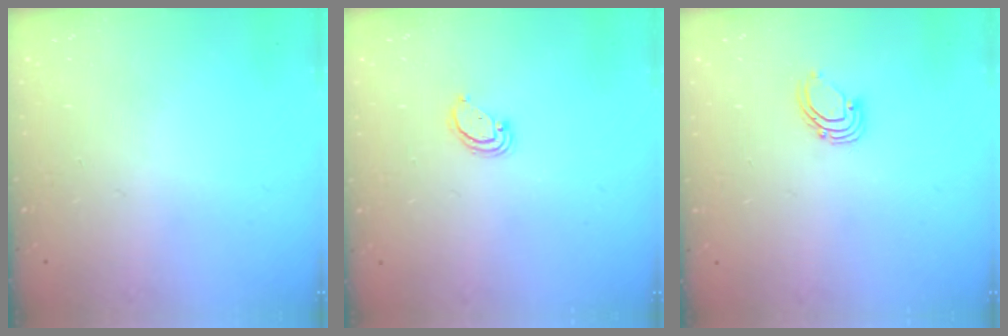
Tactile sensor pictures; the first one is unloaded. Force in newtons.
{"total": 2.8, "press": 2.8, "slide": 0.2}
{"total": 2.6, "press": 2.6, "slide": 0.2}